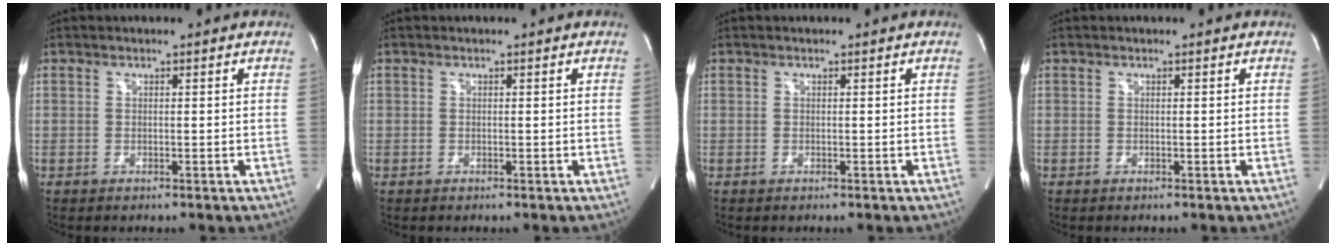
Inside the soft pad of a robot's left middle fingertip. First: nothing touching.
{"total": 0.0}
{"total": 0.0}
{"total": 0.0}